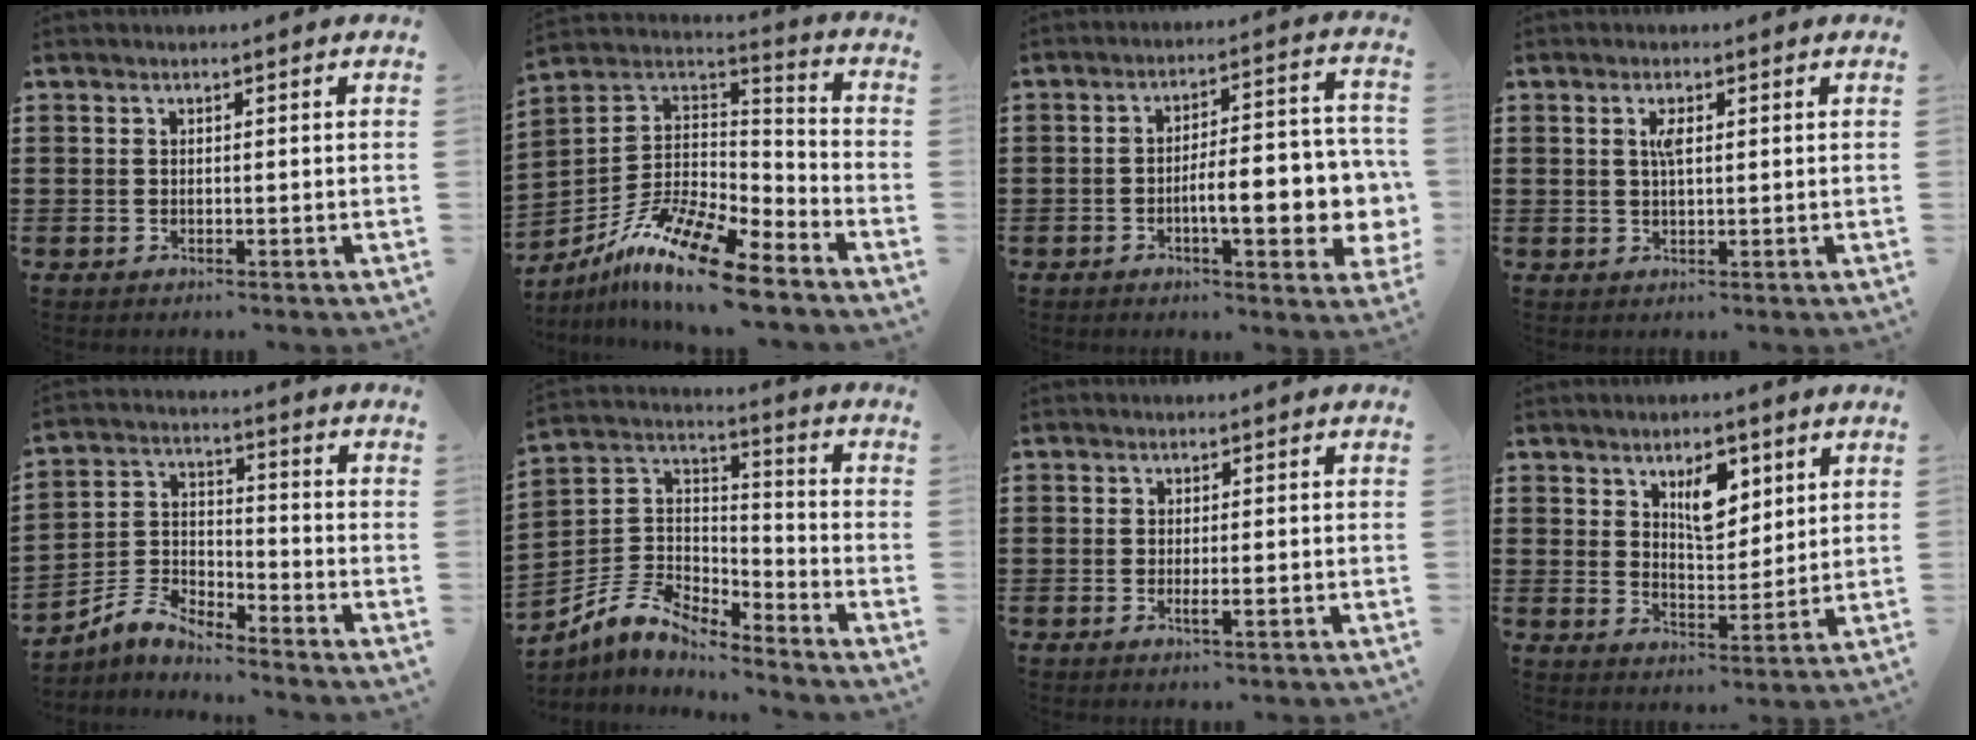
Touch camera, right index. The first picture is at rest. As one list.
[{"total": 13.5, "force": [-9.8, 2.8, 8.9], "torque": [-0.183, 0.018, -0.191]}, {"total": 10.8, "force": [-2.6, 3.4, 9.9], "torque": [-0.139, -0.010, -0.048]}, {"total": 2.4, "force": [0.6, 0.8, 2.2], "torque": [-0.045, 0.005, 0.009]}, {"total": 4.8, "force": [-4.4, 1.4, 1.1], "torque": [-0.046, -0.007, -0.098]}, {"total": 6.8, "force": [-5.8, 2.9, 1.8], "torque": [-0.070, -0.004, -0.123]}, {"total": 2.2, "force": [-0.7, 0.4, 2.1], "torque": [-0.041, -0.005, -0.014]}, {"total": 6.5, "force": [3.4, 3.4, 4.5], "torque": [-0.067, -0.001, 0.054]}]